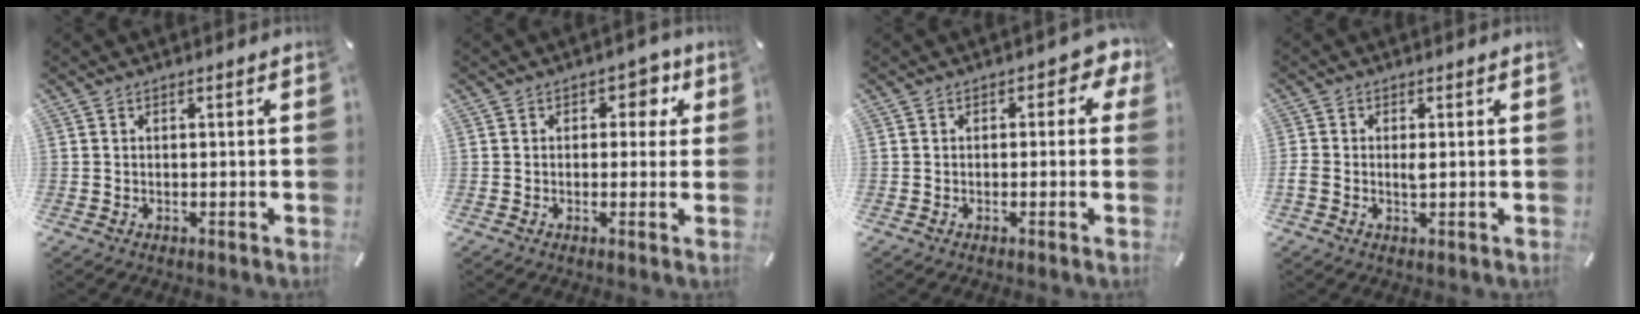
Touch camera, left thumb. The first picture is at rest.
{"total": 4.4, "force": [1.3, 3.3, 2.6], "torque": [-0.019, -0.003, 0.012]}
{"total": 3.3, "force": [0.2, 2.2, 2.5], "torque": [-0.035, 0.007, -0.001]}
{"total": 1.9, "force": [0.0, 1.0, 1.6], "torque": [-0.024, -0.002, -0.003]}